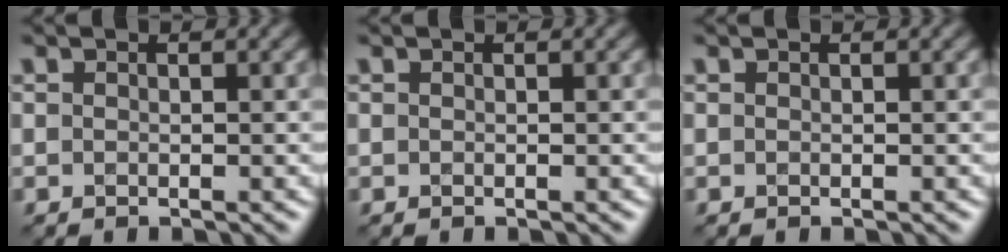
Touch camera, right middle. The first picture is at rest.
{"total": 0.0}
{"total": 0.0}